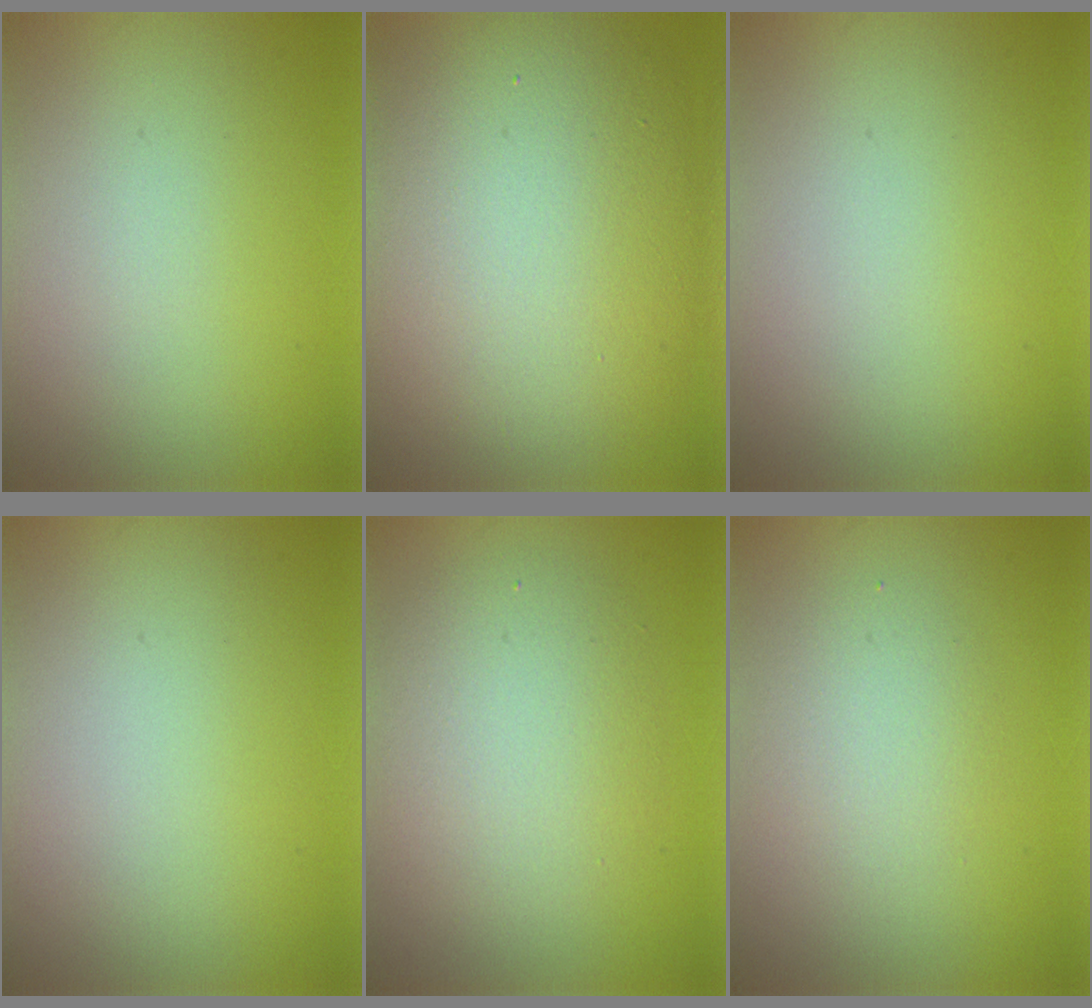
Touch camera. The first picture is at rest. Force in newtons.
{"total": 14.7, "press": 14.7, "slide": 0.6}
{"total": 0.0}
{"total": 0.0}
{"total": 4.9, "press": 4.8, "slide": 0.8}
{"total": 2.5, "press": 2.5, "slide": 0.2}